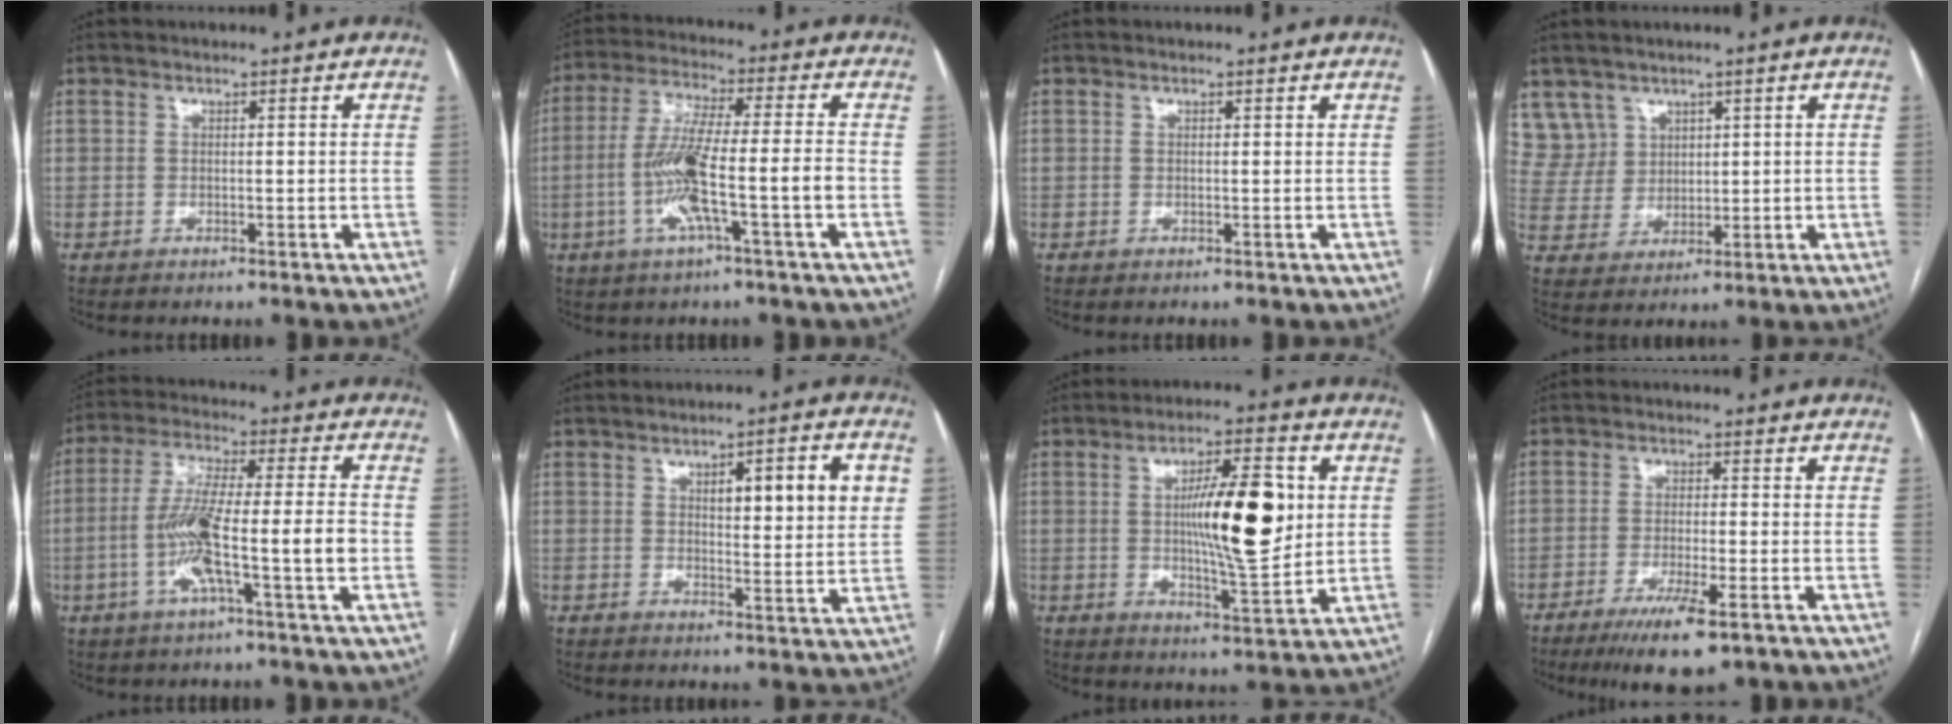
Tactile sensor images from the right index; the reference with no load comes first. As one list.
[{"total": 11.0, "force": [-3.2, 0.0, 10.5], "torque": [-0.207, 0.004, -0.063]}, {"total": 0.0}, {"total": 6.8, "force": [4.2, 5.3, -0.3], "torque": [0.006, 0.015, 0.099]}, {"total": 12.1, "force": [-3.1, 0.2, 11.7], "torque": [-0.223, 0.005, -0.061]}, {"total": 9.5, "force": [3.0, 1.5, 8.9], "torque": [-0.124, 0.008, 0.040]}, {"total": 13.6, "force": [1.8, 2.6, 13.2], "torque": [-0.215, 0.003, 0.028]}, {"total": 8.2, "force": [-5.0, 0.9, 6.4], "torque": [-0.111, -0.021, -0.079]}]